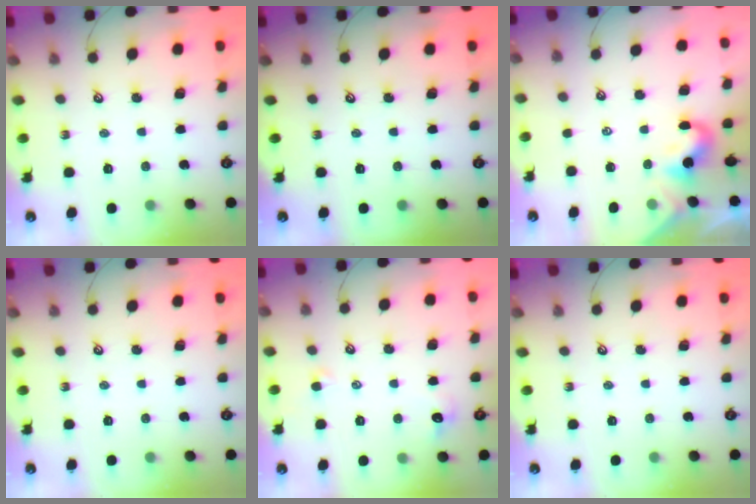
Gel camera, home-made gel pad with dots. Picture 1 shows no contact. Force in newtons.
{"total": 0.0}
{"total": 0.0}
{"total": 0.0}
{"total": 1.2, "press": 1.0, "slide": 0.6}
{"total": 0.0}